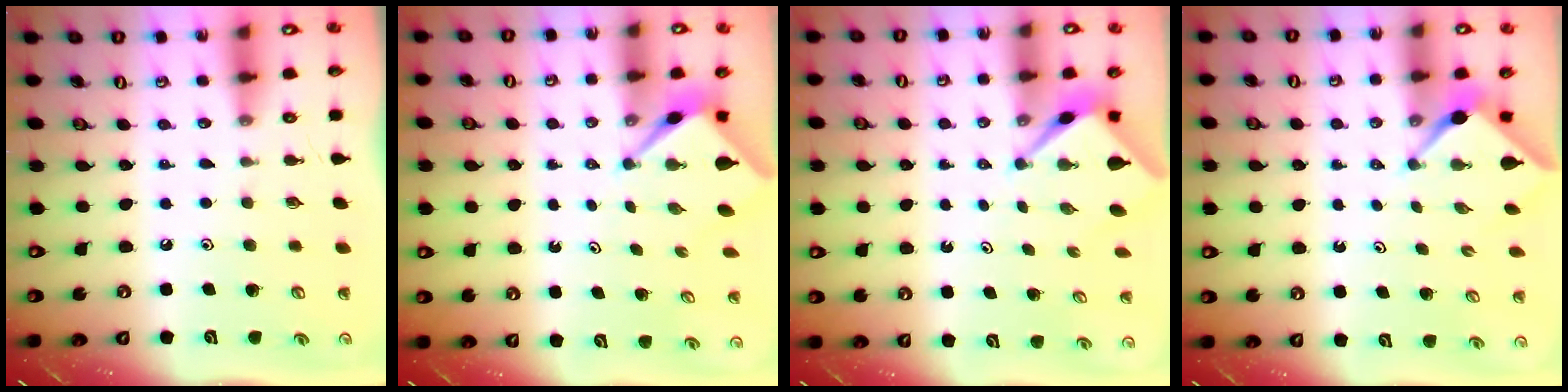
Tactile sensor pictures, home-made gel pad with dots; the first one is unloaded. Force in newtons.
{"total": 2.6, "press": 2.6, "slide": 0.1}
{"total": 2.6, "press": 2.6, "slide": 0.1}
{"total": 2.4, "press": 2.4, "slide": 0.3}